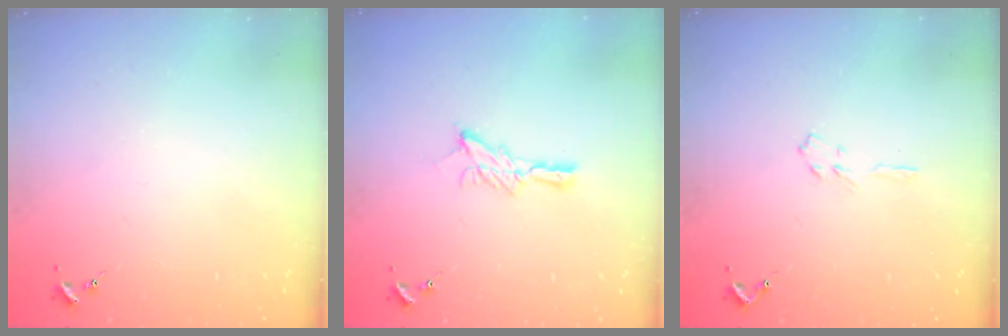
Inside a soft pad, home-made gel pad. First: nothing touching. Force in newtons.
{"total": 7.6, "press": 7.6, "slide": 0.1}
{"total": 3.2, "press": 3.1, "slide": 0.4}